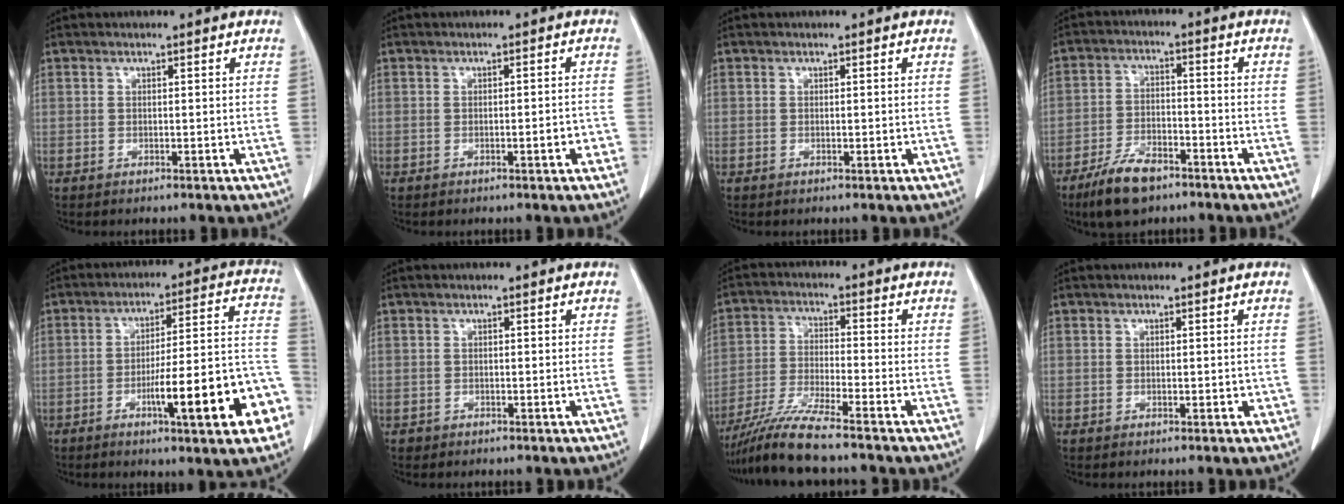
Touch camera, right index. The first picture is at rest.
{"total": 2.1, "force": [-0.9, 0.5, 1.8], "torque": [-0.020, 0.002, -0.010]}
{"total": 0.0}
{"total": 8.4, "force": [-6.0, 3.2, 4.9], "torque": [-0.099, -0.008, -0.109]}
{"total": 17.7, "force": [-6.9, 2.0, 16.2], "torque": [-0.175, 0.024, -0.090]}
{"total": 0.8, "force": [-0.5, 0.6, -0.1], "torque": [-0.006, 0.004, -0.009]}
{"total": 8.6, "force": [-7.3, -1.0, 4.3], "torque": [-0.087, -0.024, -0.140]}
{"total": 1.0, "force": [-0.1, 0.8, 0.7], "torque": [-0.005, 0.002, 0.001]}